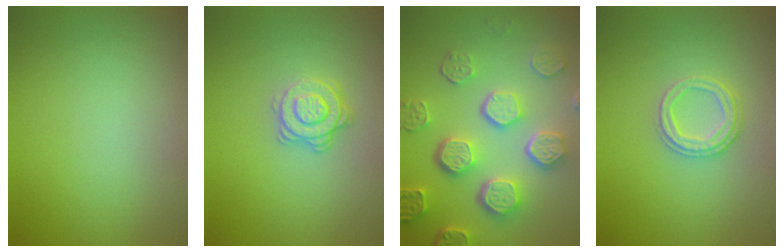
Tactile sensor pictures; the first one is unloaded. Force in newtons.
{"total": 2.8, "press": 2.6, "slide": 1.1}
{"total": 7.6, "press": 5.9, "slide": 4.8}
{"total": 2.5, "press": 2.4, "slide": 0.6}